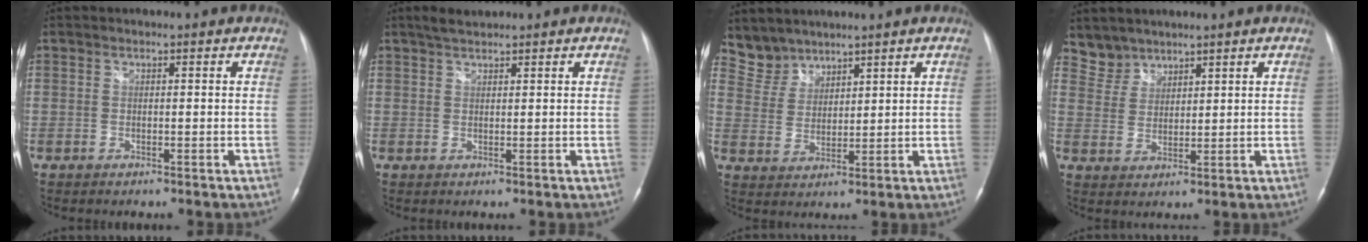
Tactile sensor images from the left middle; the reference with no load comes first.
{"total": 2.2, "force": [2.0, 0.4, 0.8], "torque": [-0.022, 0.007, 0.039]}
{"total": 5.3, "force": [4.9, 2.0, -0.5], "torque": [0.006, 0.011, 0.112]}
{"total": 4.0, "force": [3.6, 1.7, -0.6], "torque": [0.017, 0.009, 0.076]}